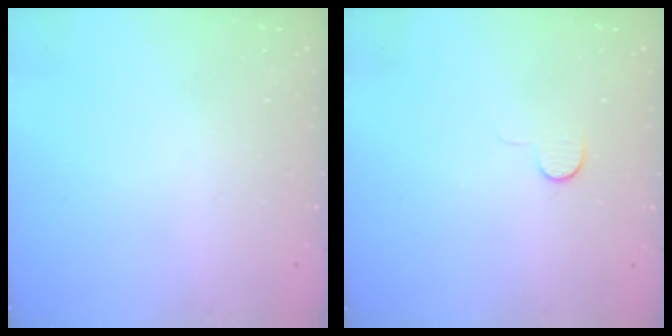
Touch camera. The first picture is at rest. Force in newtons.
{"total": 5.0, "press": 5.0, "slide": 0.5}